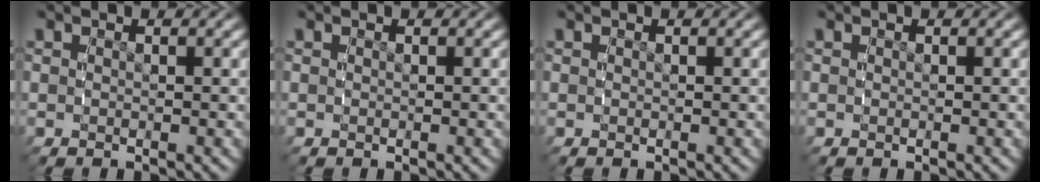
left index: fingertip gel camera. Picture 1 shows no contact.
{"total": 0.0}
{"total": 0.0}
{"total": 0.0}